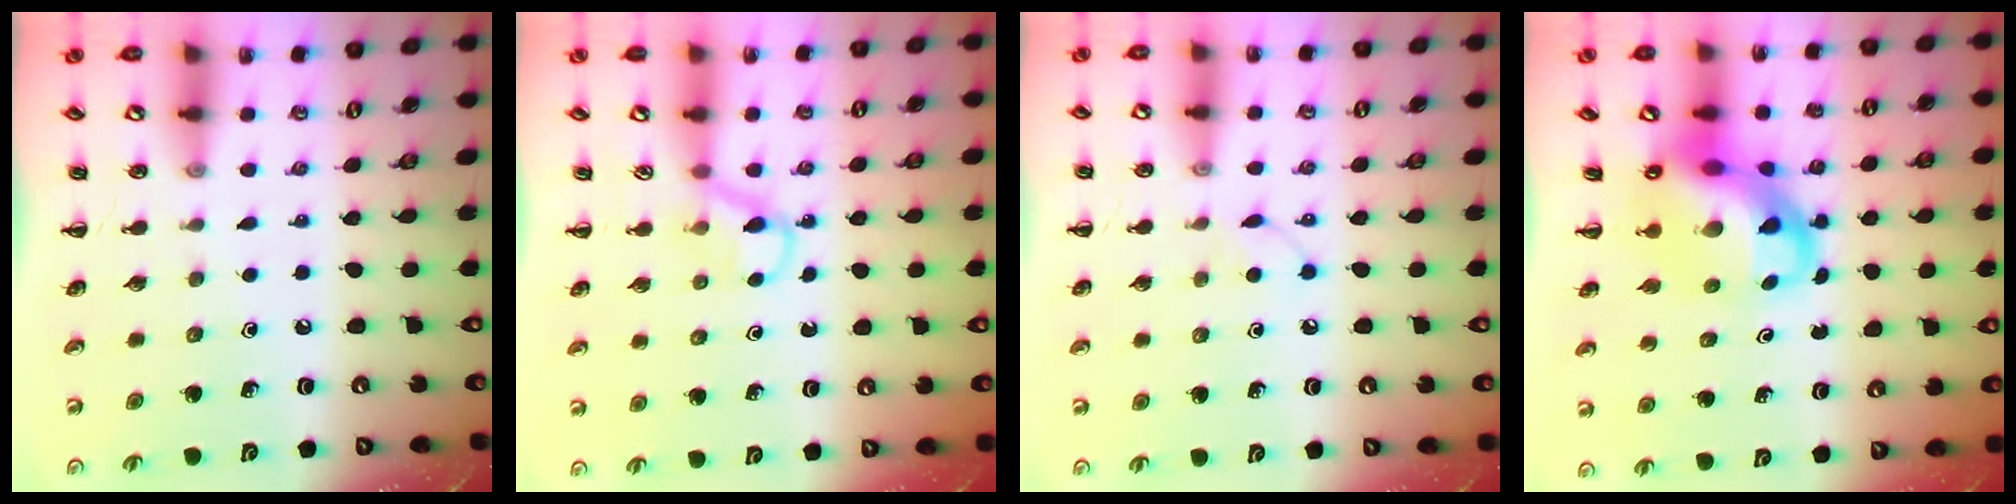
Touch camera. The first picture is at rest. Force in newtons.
{"total": 3.3, "press": 3.1, "slide": 1.1}
{"total": 3.3, "press": 3.2, "slide": 0.7}
{"total": 11.1, "press": 10.7, "slide": 3.0}